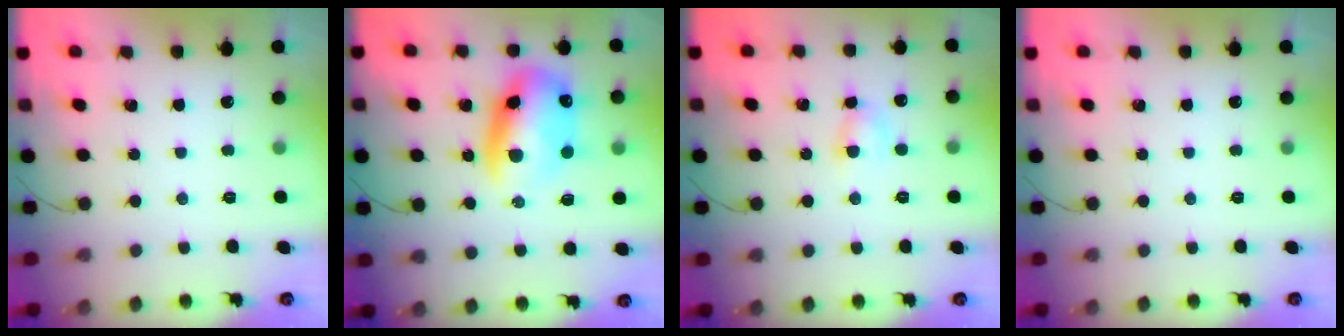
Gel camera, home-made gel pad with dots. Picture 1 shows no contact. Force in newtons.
{"total": 12.9, "press": 12.5, "slide": 3.3}
{"total": 4.2, "press": 4.1, "slide": 1.1}
{"total": 0.0}